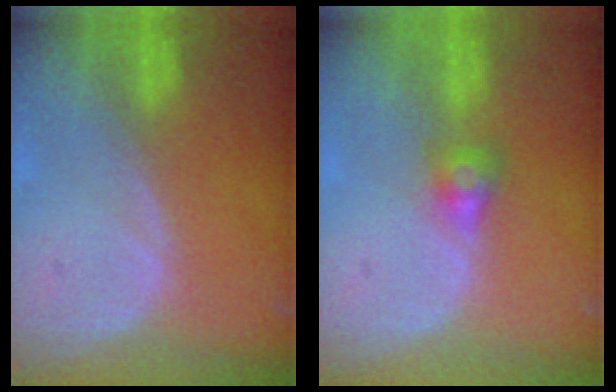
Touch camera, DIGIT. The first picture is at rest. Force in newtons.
{"total": 2.8, "press": 2.6, "slide": 1.0}